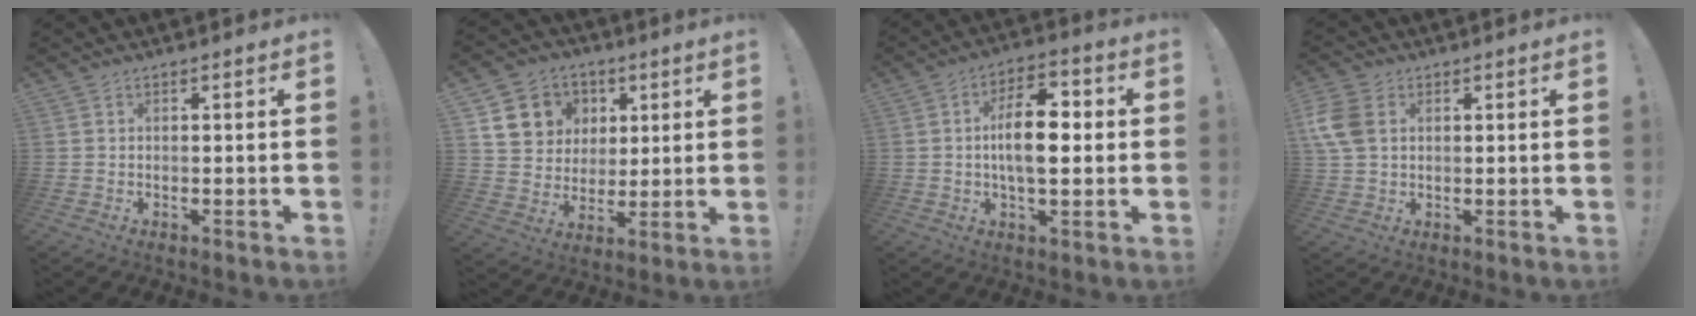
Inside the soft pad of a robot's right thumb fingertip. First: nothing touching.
{"total": 12.2, "force": [4.4, 10.9, 3.3], "torque": [-0.049, -0.016, 0.101]}
{"total": 12.9, "force": [0.1, 6.4, 11.2], "torque": [-0.185, 0.004, -0.004]}
{"total": 8.6, "force": [2.3, 6.0, 5.7], "torque": [-0.125, 0.001, 0.045]}